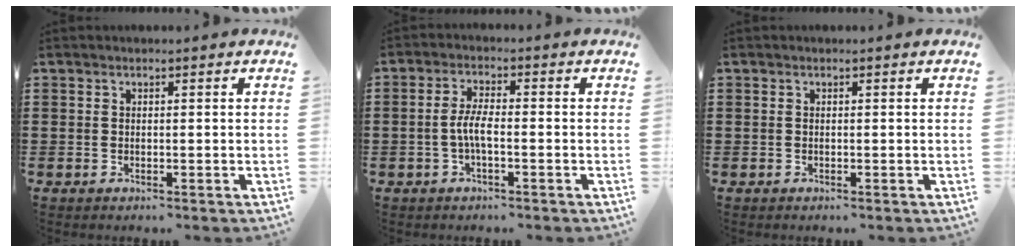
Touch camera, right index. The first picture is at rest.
{"total": 3.9, "force": [-1.0, 0.9, 3.7], "torque": [-0.088, -0.003, -0.027]}
{"total": 0.0}